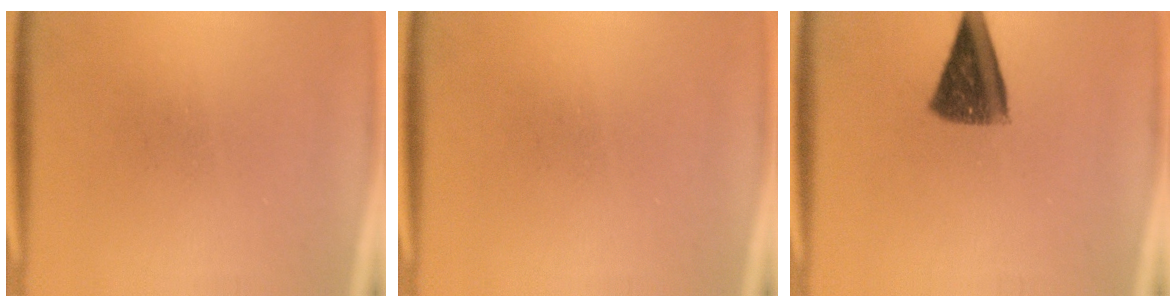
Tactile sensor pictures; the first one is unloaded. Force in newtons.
{"total": 0.0}
{"total": 9.2}